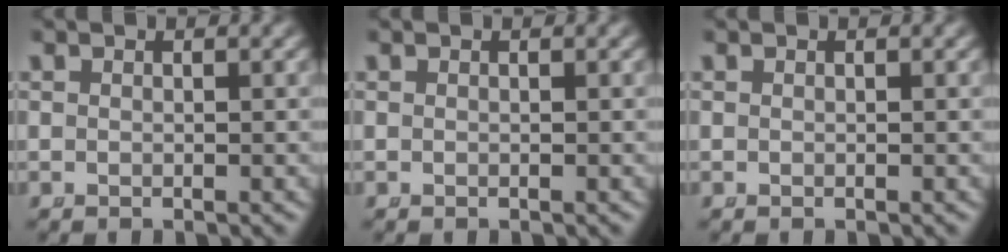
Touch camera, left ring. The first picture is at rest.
{"total": 0.0}
{"total": 0.0}